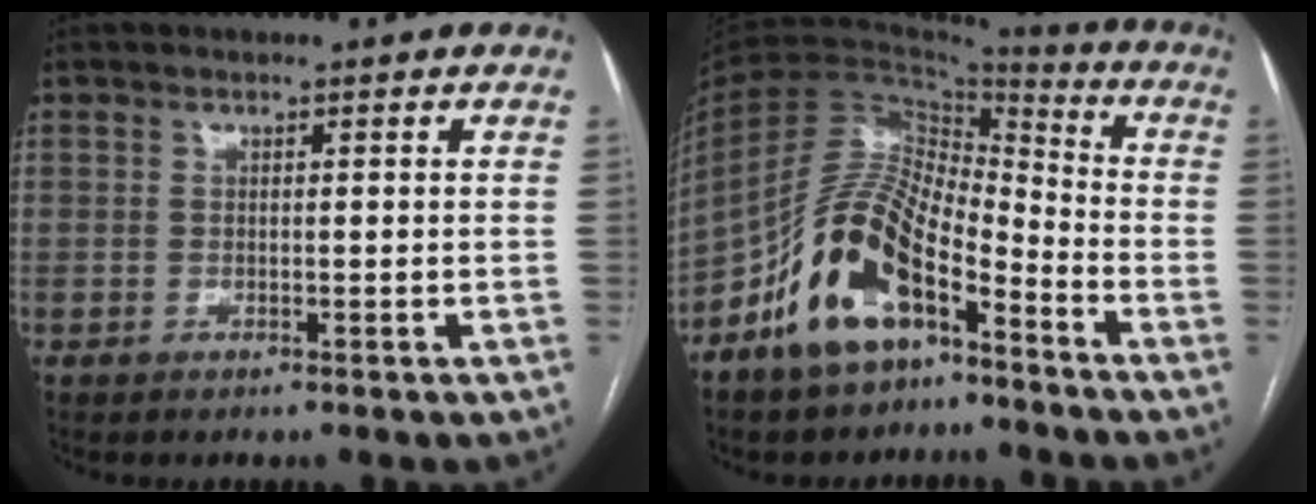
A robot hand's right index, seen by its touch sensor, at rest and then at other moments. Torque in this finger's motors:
{"motor_torque": [1.13, -1.00, 1.05, 0.21]}